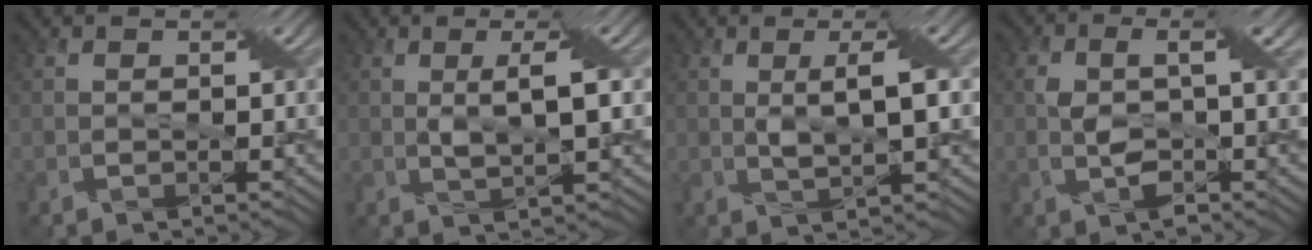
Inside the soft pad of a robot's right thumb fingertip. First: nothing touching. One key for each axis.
{"total": 3.0, "fx": 1.1, "fy": -0.1, "fz": 2.8, "tx": -0.053, "ty": 0.005, "tz": 0.022}
{"total": 3.4, "fx": 1.2, "fy": 0.0, "fz": 3.1, "tx": -0.058, "ty": 0.005, "tz": 0.024}
{"total": 4.7, "fx": -0.2, "fy": 1.6, "fz": 4.4, "tx": -0.083, "ty": 0.003, "tz": -0.005}